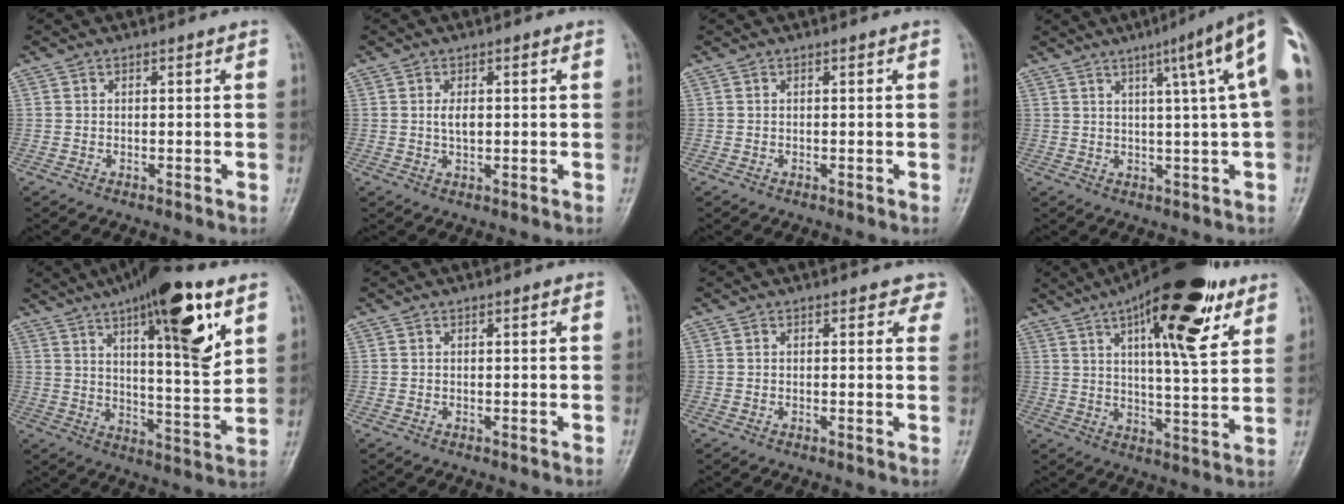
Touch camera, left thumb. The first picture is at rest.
{"total": 2.5, "force": [0.3, 1.3, 2.1], "torque": [-0.033, 0.002, 0.005]}
{"total": 0.0}
{"total": 12.1, "force": [3.9, 0.7, 11.4], "torque": [-0.143, 0.012, 0.043]}
{"total": 19.5, "force": [9.6, 5.1, 16.2], "torque": [-0.214, -0.036, 0.147]}
{"total": 0.0}
{"total": 2.2, "force": [1.7, 1.4, 0.5], "torque": [0.026, -0.005, 0.002]}
{"total": 20.2, "force": [10.5, 6.2, 16.1], "torque": [-0.211, -0.029, 0.154]}